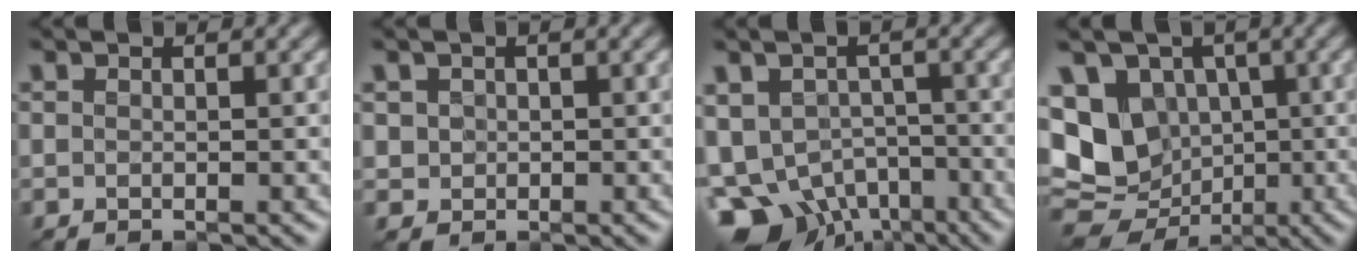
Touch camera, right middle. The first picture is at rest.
{"total": 1.3, "force": [0.0, 1.3, 0.2], "torque": [-0.005, -0.006, 0.005]}
{"total": 8.7, "force": [-4.2, 6.3, 4.4], "torque": [-0.082, -0.019, -0.073]}
{"total": 12.9, "force": [-1.9, 11.0, 6.6], "torque": [-0.126, -0.003, -0.052]}